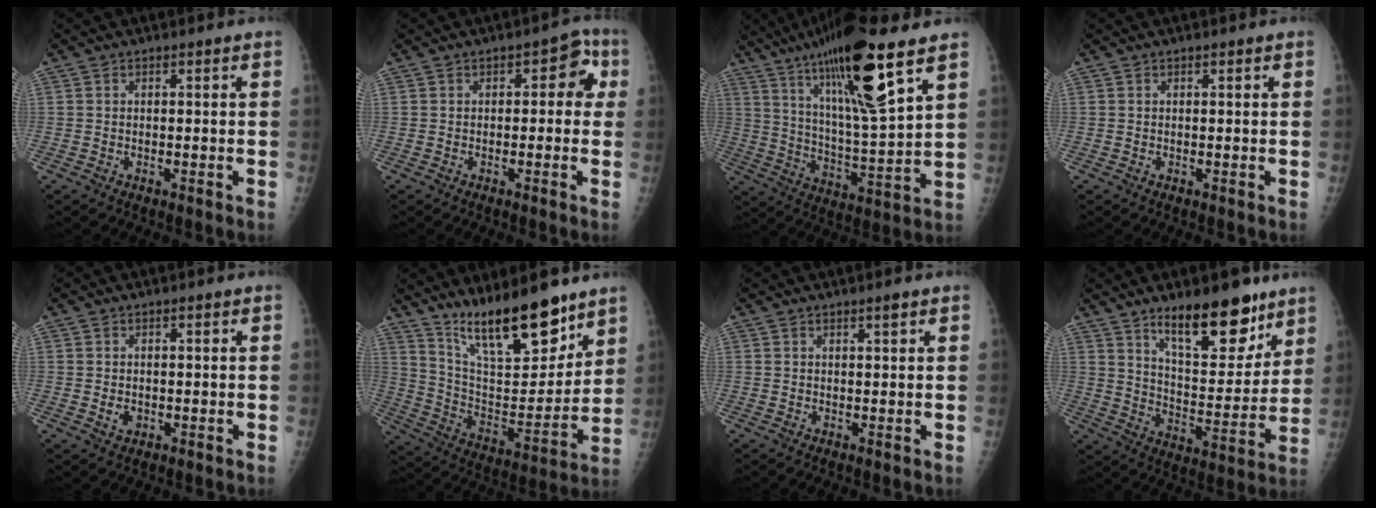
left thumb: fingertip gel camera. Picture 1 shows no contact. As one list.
[{"total": 4.9, "force": [0.4, 3.2, 3.7], "torque": [-0.007, 0.019, -0.008]}, {"total": 21.0, "force": [12.2, 3.2, 16.8], "torque": [-0.280, -0.052, 0.212]}, {"total": 0.0}, {"total": 1.6, "force": [-0.3, 1.4, 0.8], "torque": [-0.007, -0.001, 0.000]}, {"total": 19.7, "force": [14.5, 5.6, 12.0], "torque": [-0.152, -0.089, 0.258]}, {"total": 1.2, "force": [0.8, 0.1, 0.9], "torque": [-0.012, -0.005, 0.014]}, {"total": 17.1, "force": [11.6, 6.5, 10.7], "torque": [-0.109, -0.087, 0.190]}]